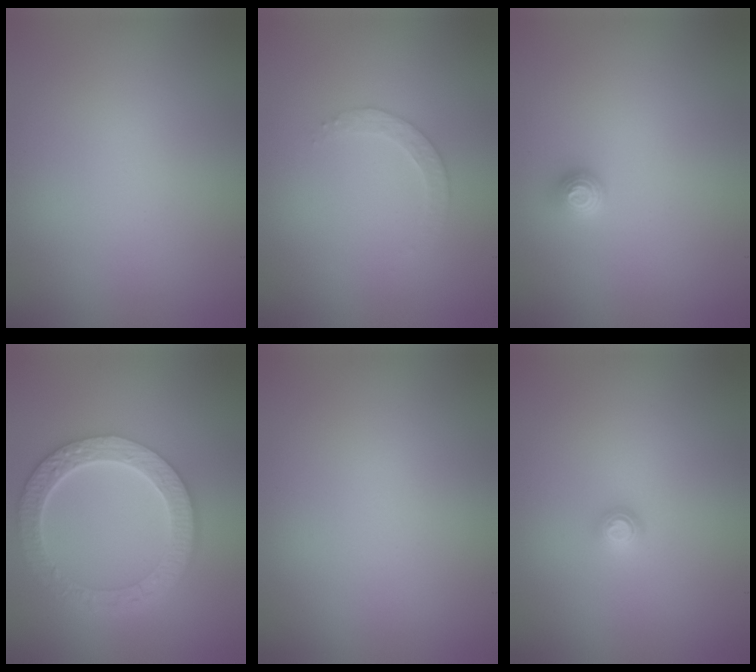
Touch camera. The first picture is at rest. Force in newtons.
{"total": 1.6, "press": 1.5, "slide": 0.3}
{"total": 1.3, "press": 1.1, "slide": 0.7}
{"total": 6.3, "press": 4.8, "slide": 4.0}
{"total": 0.0}
{"total": 1.1, "press": 1.1, "slide": 0.1}